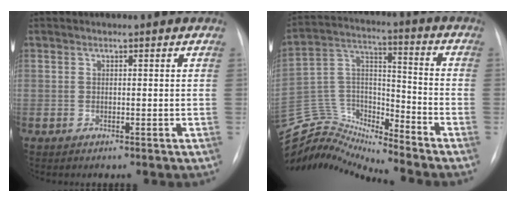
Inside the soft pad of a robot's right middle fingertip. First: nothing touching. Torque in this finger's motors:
{"motor_torque": [-0.31, -0.58, -0.38, -0.11]}